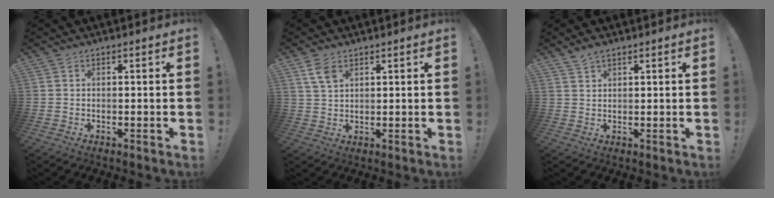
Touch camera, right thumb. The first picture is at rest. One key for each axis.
{"total": 5.0, "fx": 2.8, "fy": 2.6, "fz": 3.2, "tx": -0.053, "ty": -0.010, "tz": 0.051}
{"total": 2.4, "fx": 2.0, "fy": 0.8, "fz": 1.1, "tx": -0.021, "ty": -0.010, "tz": 0.037}